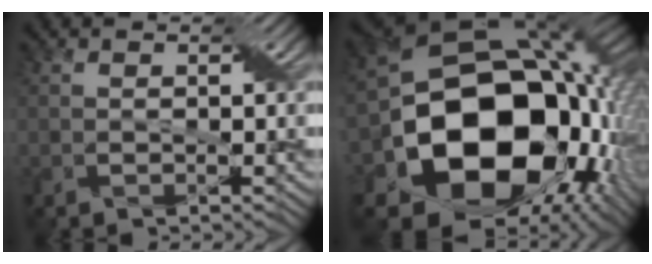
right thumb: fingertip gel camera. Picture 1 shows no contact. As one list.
[{"total": 21.8, "force": [-3.8, 16.5, 13.7], "torque": [-0.291, -0.047, -0.050]}]